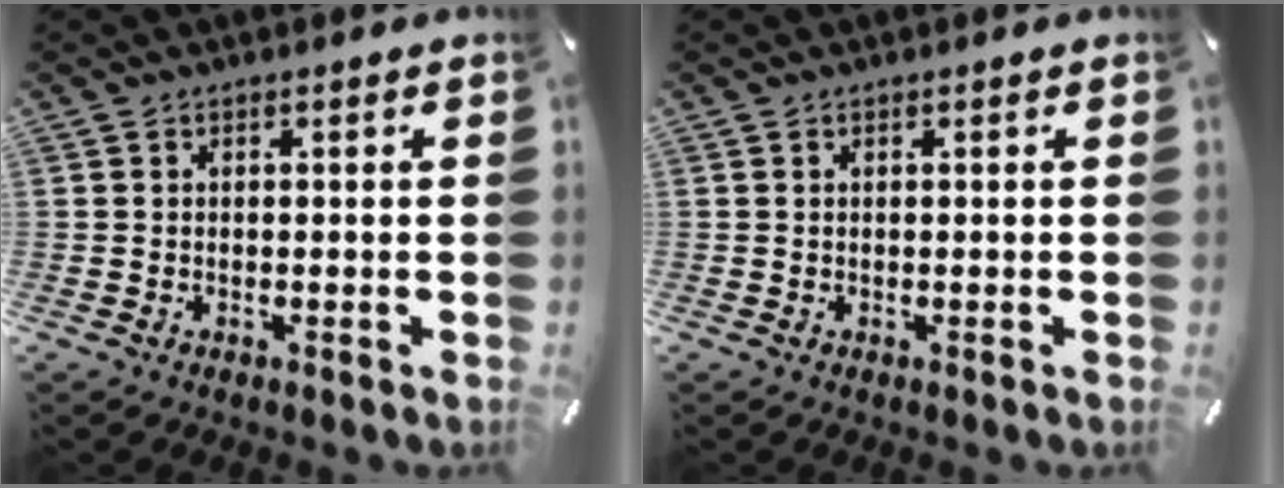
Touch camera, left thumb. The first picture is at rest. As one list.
[{"total": 0.0}]